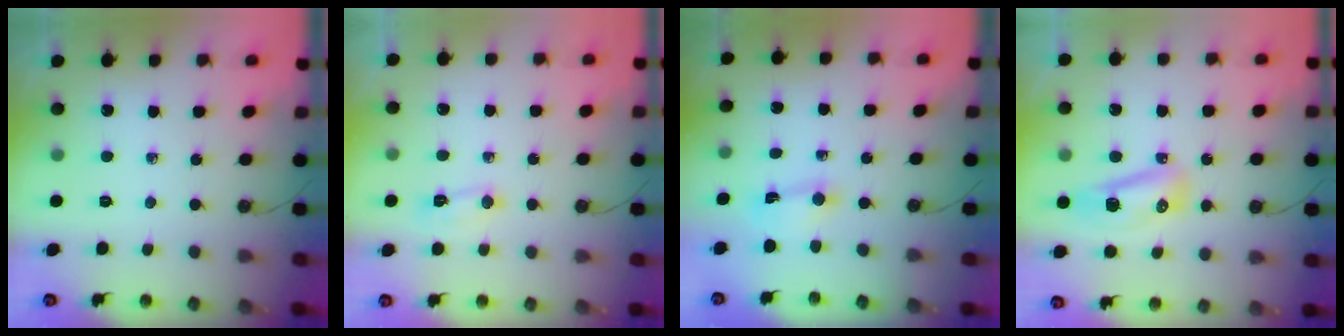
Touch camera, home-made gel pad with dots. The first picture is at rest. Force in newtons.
{"total": 3.9, "press": 3.8, "slide": 0.7}
{"total": 2.0, "press": 2.0, "slide": 0.1}
{"total": 8.1, "press": 8.0, "slide": 1.6}